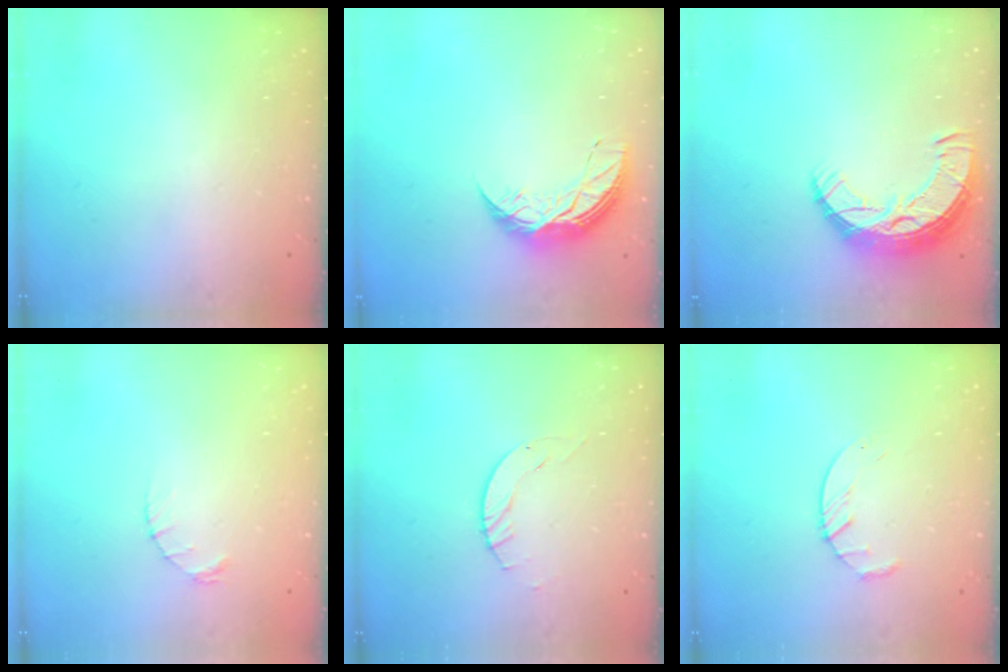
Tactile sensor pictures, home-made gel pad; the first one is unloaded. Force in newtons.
{"total": 8.4, "press": 8.4, "slide": 0.4}
{"total": 11.1, "press": 11.0, "slide": 0.8}
{"total": 1.2, "press": 1.1, "slide": 0.2}
{"total": 2.9, "press": 2.9, "slide": 0.4}
{"total": 4.3, "press": 4.2, "slide": 0.6}